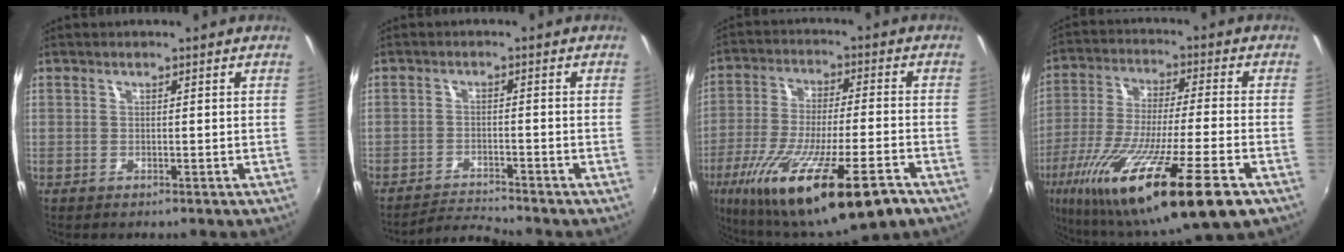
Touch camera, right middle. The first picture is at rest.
{"total": 4.5, "force": [-4.3, -1.1, 0.4], "torque": [-0.027, -0.004, -0.083]}
{"total": 23.8, "force": [-13.4, 4.9, 19.1], "torque": [-0.360, -0.071, -0.222]}
{"total": 23.6, "force": [-13.3, 2.5, 19.3], "torque": [-0.369, -0.072, -0.232]}